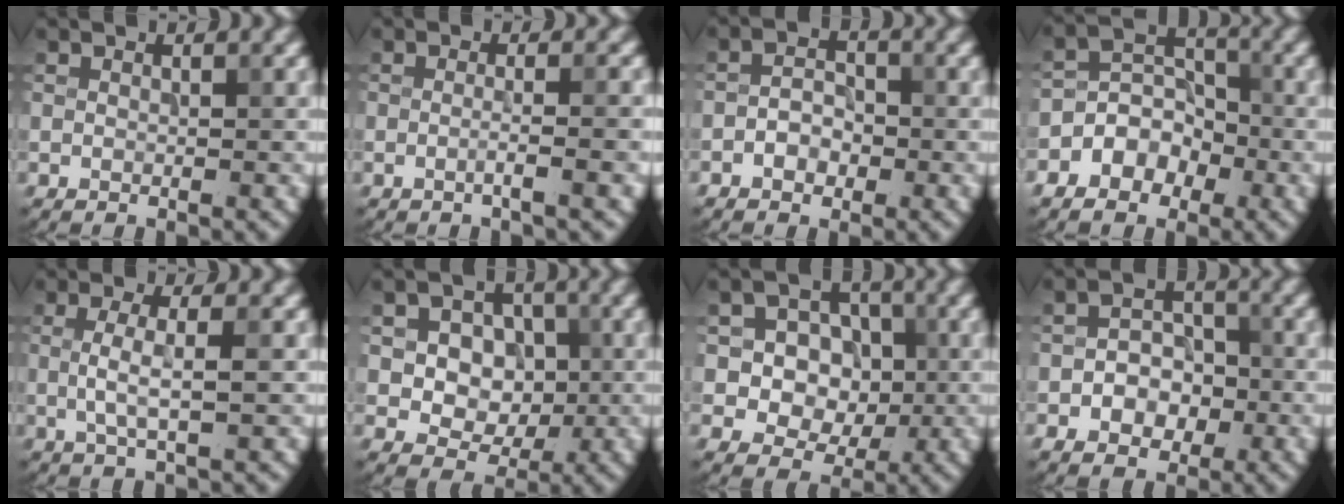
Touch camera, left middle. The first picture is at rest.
{"total": 2.6, "force": [-0.5, 0.6, 2.4], "torque": [-0.029, 0.002, -0.018]}
{"total": 2.2, "force": [-1.0, 1.5, 1.3], "torque": [-0.021, 0.006, -0.021]}
{"total": 5.1, "force": [-2.7, 3.8, 1.9], "torque": [0.000, 0.011, -0.065]}
{"total": 3.0, "force": [0.0, 0.7, 2.9], "torque": [-0.058, -0.001, 0.000]}
{"total": 6.6, "force": [0.8, 5.5, 3.6], "torque": [-0.046, 0.017, 0.002]}
{"total": 6.8, "force": [0.2, 5.9, 3.4], "torque": [-0.035, 0.019, -0.019]}
{"total": 3.9, "force": [-1.2, 2.9, 2.3], "torque": [-0.028, 0.002, -0.023]}